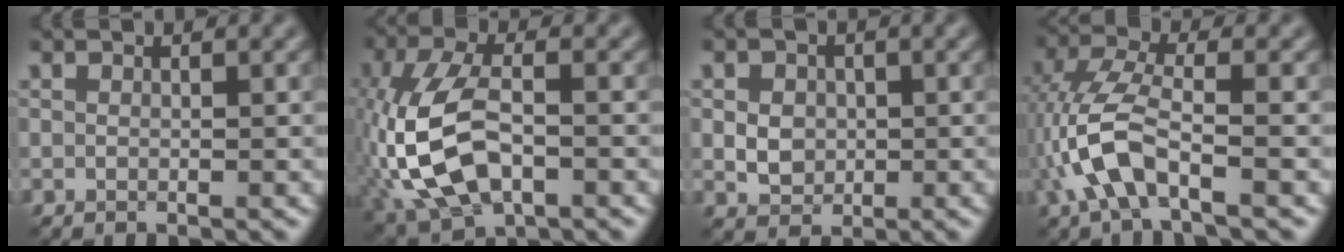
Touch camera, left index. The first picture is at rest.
{"total": 10.1, "force": [-2.6, 5.3, 8.2], "torque": [-0.188, 0.001, -0.060]}
{"total": 2.9, "force": [-0.1, 2.3, 1.6], "torque": [-0.028, -0.002, -0.007]}
{"total": 6.2, "force": [-2.3, 2.2, 5.3], "torque": [-0.125, 0.007, -0.054]}